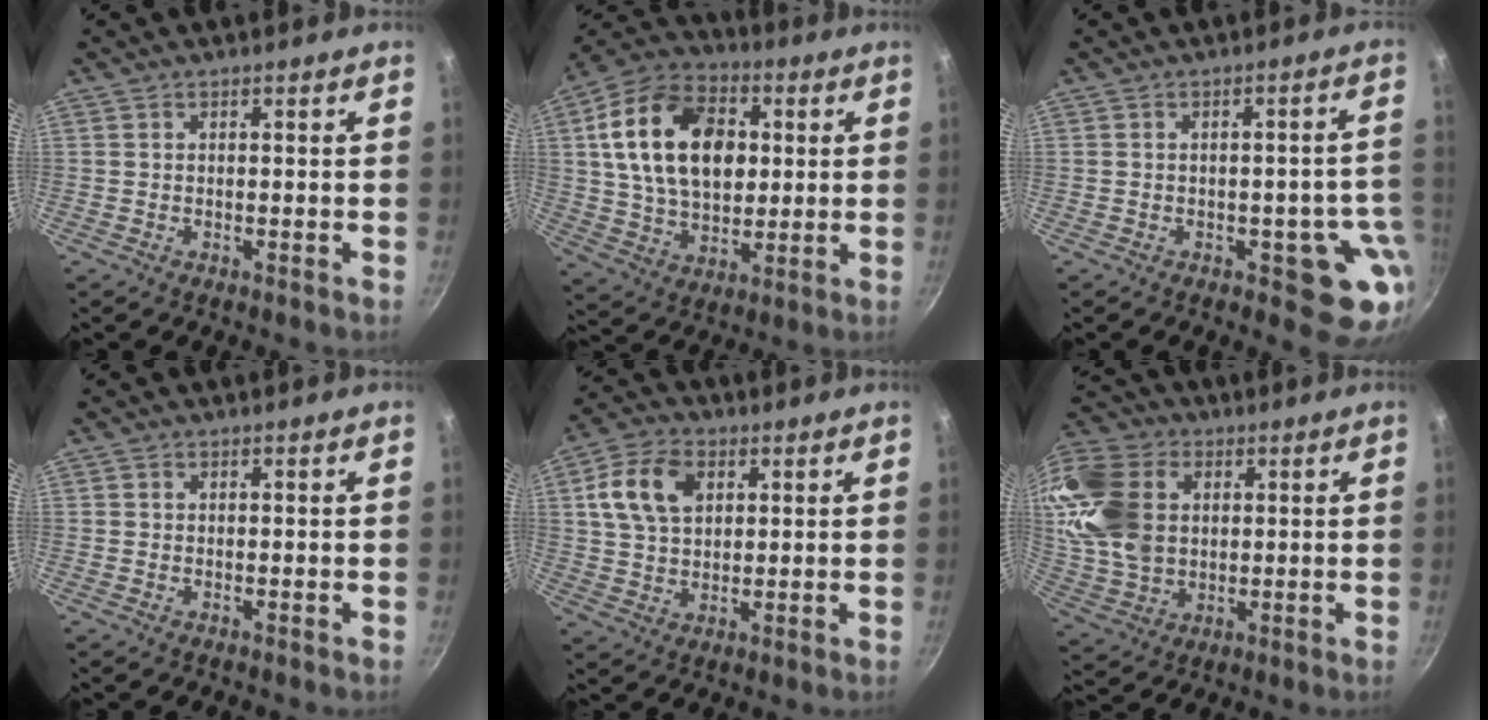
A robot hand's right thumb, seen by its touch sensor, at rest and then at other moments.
{"total": 21.8, "force": [4.1, 14.6, 15.6], "torque": [-0.247, 0.009, 0.064]}
{"total": 10.0, "force": [-3.0, 4.9, 8.1], "torque": [-0.033, 0.016, -0.032]}
{"total": 0.5, "force": [0.1, 0.5, 0.1], "torque": [0.001, 0.002, 0.000]}
{"total": 11.2, "force": [3.4, 7.7, 7.3], "torque": [-0.122, 0.005, 0.056]}
{"total": 21.6, "force": [4.3, 16.1, 13.7], "torque": [-0.275, 0.011, 0.086]}